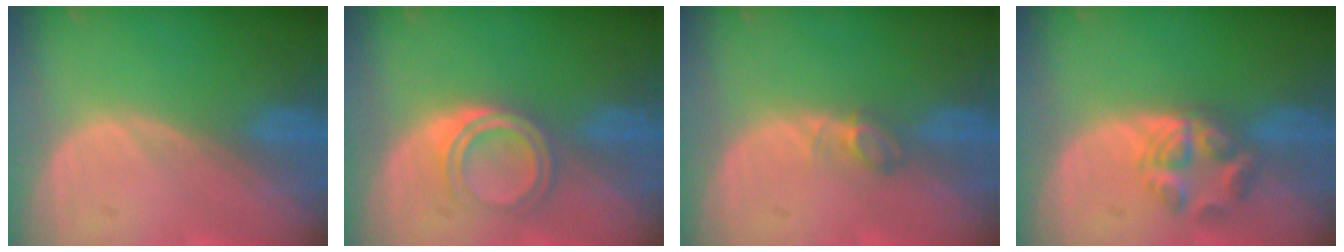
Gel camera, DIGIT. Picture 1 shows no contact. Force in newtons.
{"total": 4.2, "press": 4.2, "slide": 0.3}
{"total": 2.1, "press": 2.1, "slide": 0.4}
{"total": 5.8, "press": 4.9, "slide": 3.0}